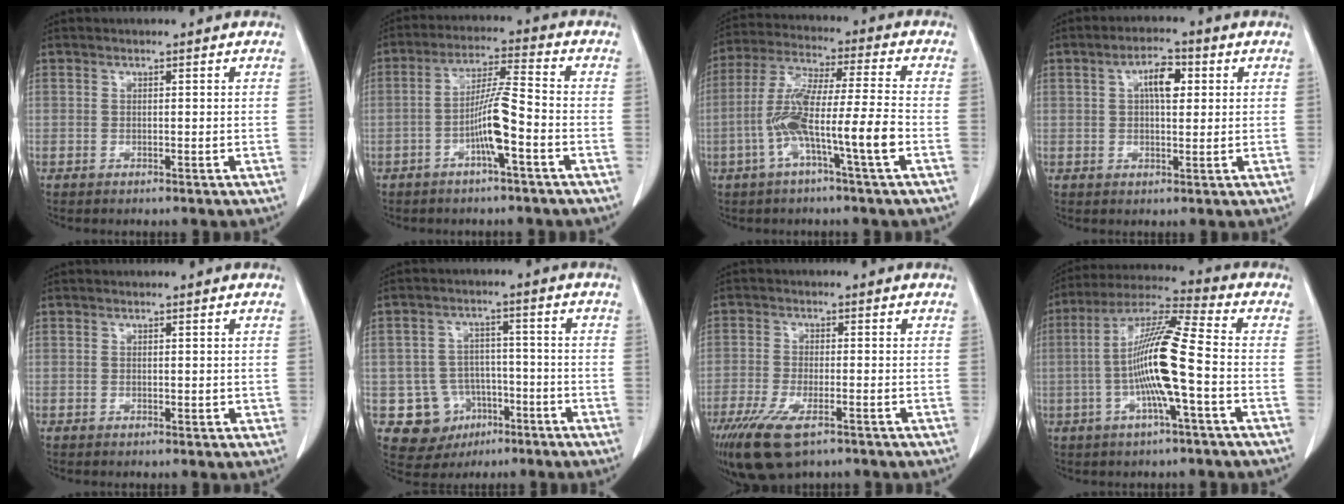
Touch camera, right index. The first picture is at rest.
{"total": 7.4, "force": [-2.6, 0.0, 6.9], "torque": [-0.132, 0.011, -0.046]}
{"total": 11.8, "force": [-3.8, 0.0, 11.2], "torque": [-0.224, 0.011, -0.073]}
{"total": 5.2, "force": [1.4, 2.0, 4.5], "torque": [-0.077, 0.011, 0.023]}
{"total": 0.7, "force": [0.4, 0.5, 0.3], "torque": [0.005, 0.001, 0.007]}
{"total": 8.6, "force": [-3.3, 7.7, 1.8], "torque": [-0.033, 0.015, -0.039]}
{"total": 9.4, "force": [-6.0, 2.6, 6.7], "torque": [-0.127, -0.023, -0.101]}
{"total": 12.8, "force": [-2.1, 0.1, 12.7], "torque": [-0.242, 0.010, -0.046]}